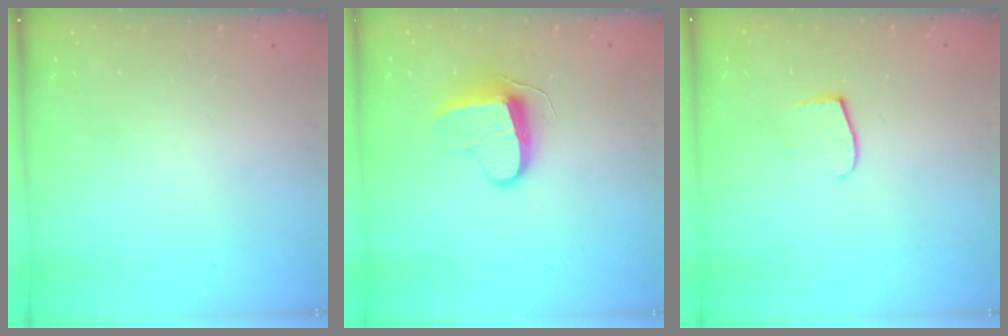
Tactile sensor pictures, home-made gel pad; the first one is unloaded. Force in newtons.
{"total": 9.4, "press": 9.4, "slide": 0.5}
{"total": 4.9, "press": 4.9, "slide": 0.5}